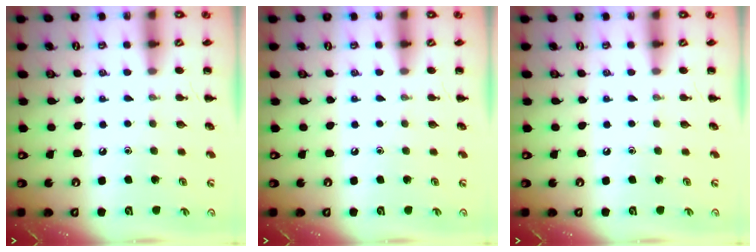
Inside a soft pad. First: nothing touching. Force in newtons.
{"total": 0.0}
{"total": 0.0}